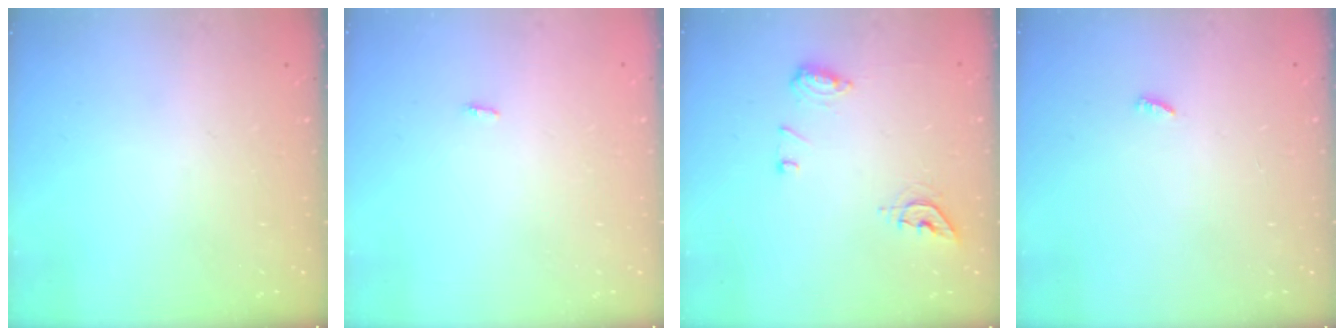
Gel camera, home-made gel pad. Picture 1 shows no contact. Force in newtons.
{"total": 2.8, "press": 1.8, "slide": 2.2}
{"total": 9.0, "press": 8.9, "slide": 0.9}
{"total": 1.9, "press": 1.9, "slide": 0.3}